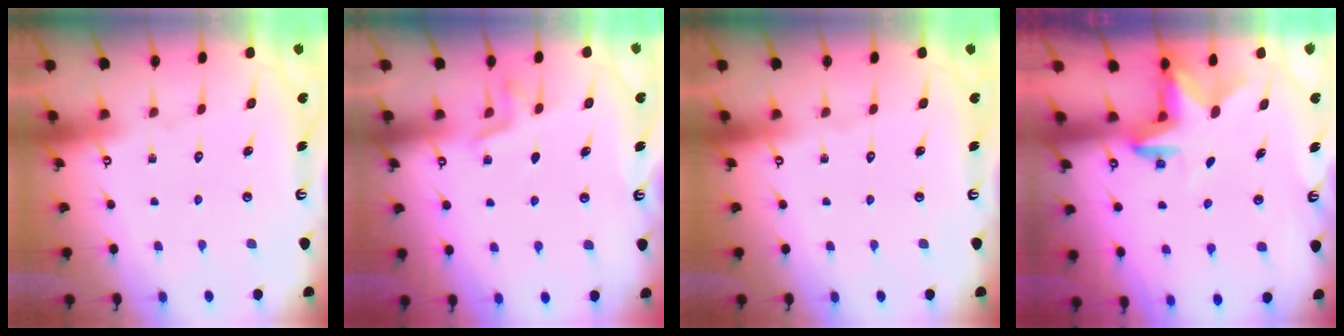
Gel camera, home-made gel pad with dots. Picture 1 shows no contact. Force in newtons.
{"total": 3.9, "press": 3.7, "slide": 1.3}
{"total": 0.0}
{"total": 2.9, "press": 2.9, "slide": 0.5}